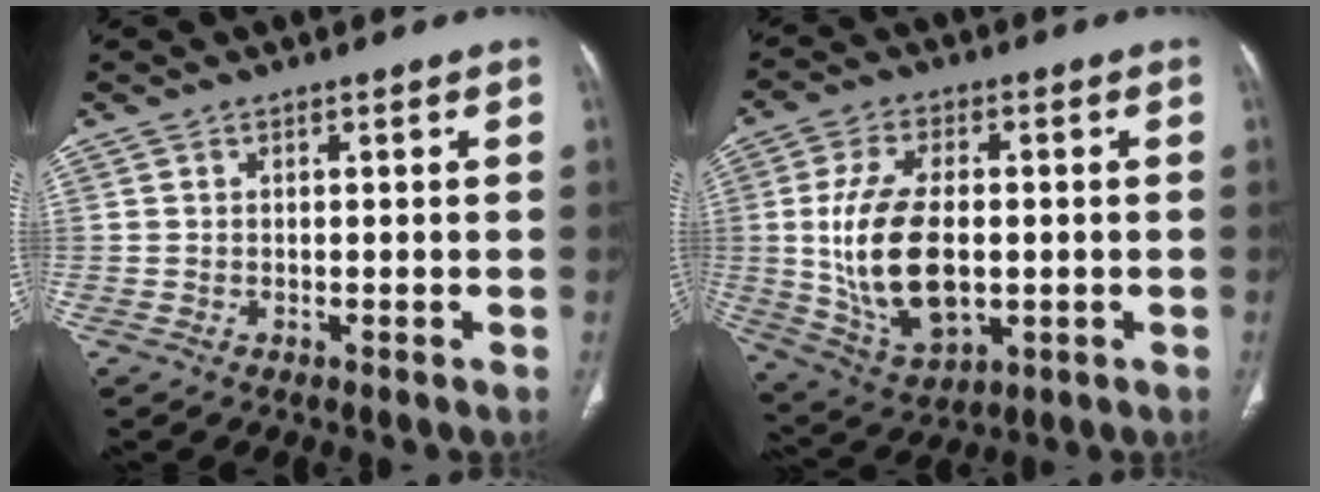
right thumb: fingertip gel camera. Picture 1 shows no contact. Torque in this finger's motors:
{"motor_torque": [-0.54, 1.81, 1.70, 0.14, 0.41]}